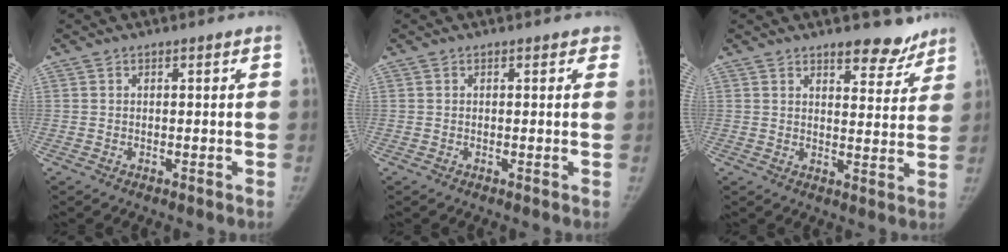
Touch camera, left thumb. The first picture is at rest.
{"total": 1.4, "force": [1.0, 0.8, 0.6], "torque": [0.013, 0.000, 0.002]}
{"total": 6.4, "force": [4.6, 3.0, 3.2], "torque": [-0.006, -0.024, 0.060]}